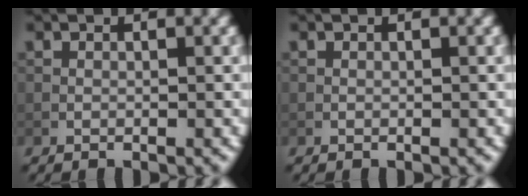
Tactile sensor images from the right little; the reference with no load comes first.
{"total": 0.0}